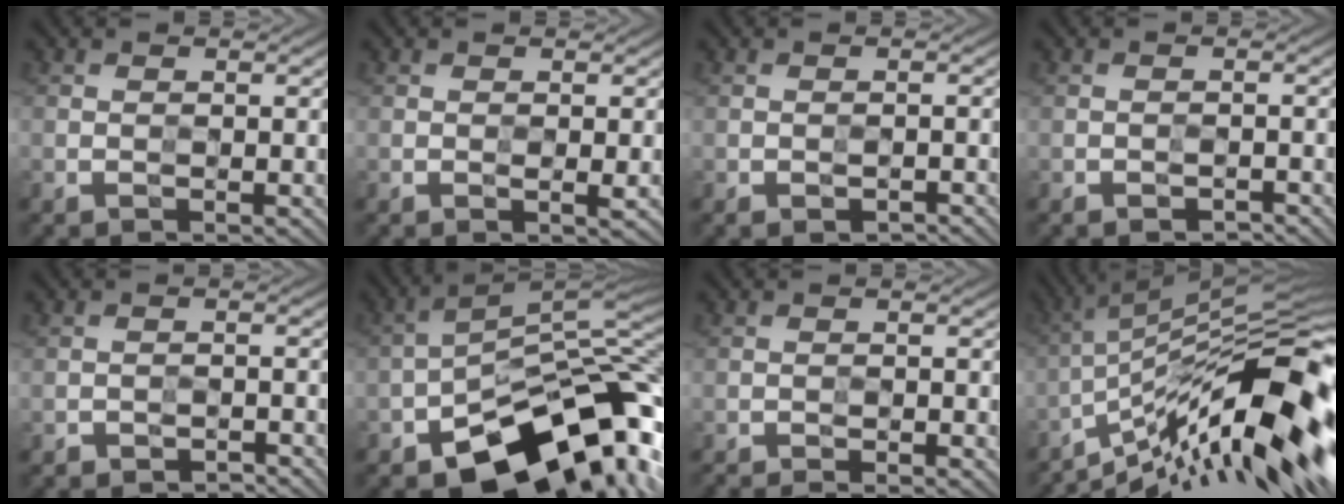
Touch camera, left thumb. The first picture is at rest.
{"total": 0.9, "force": [0.1, 0.2, 0.9], "torque": [-0.016, -0.003, 0.000]}
{"total": 1.6, "force": [-1.0, 0.8, 0.9], "torque": [-0.012, -0.001, -0.013]}
{"total": 1.7, "force": [-1.3, 0.7, 0.7], "torque": [-0.007, 0.001, -0.020]}
{"total": 2.3, "force": [-2.1, 0.7, 0.4], "torque": [0.000, 0.002, -0.033]}
{"total": 16.1, "force": [-8.8, 7.2, 11.4], "torque": [-0.164, -0.008, -0.160]}
{"total": 2.1, "force": [-1.9, 0.1, 0.8], "torque": [-0.021, 0.001, -0.034]}
{"total": 17.4, "force": [-7.4, 3.9, 15.3], "torque": [-0.245, 0.017, -0.138]}